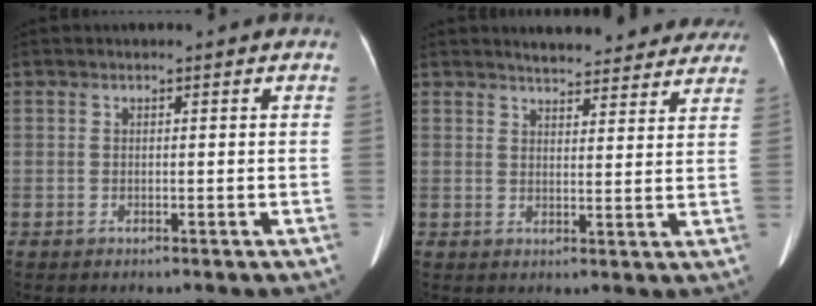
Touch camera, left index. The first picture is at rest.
{"total": 14.1, "force": [13.1, 3.4, 3.8], "torque": [-0.023, -0.001, 0.147]}